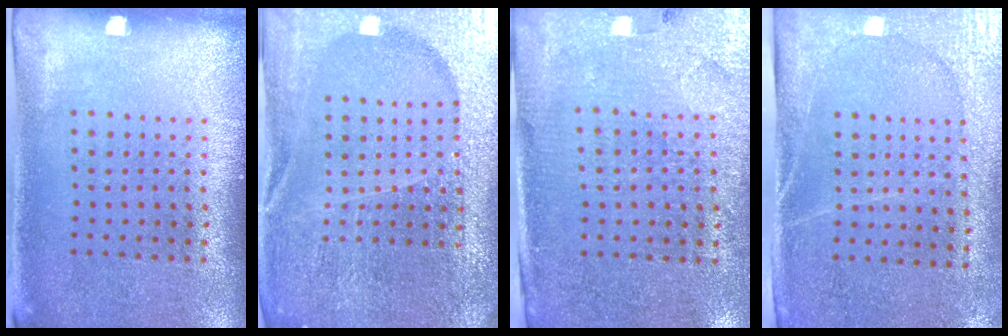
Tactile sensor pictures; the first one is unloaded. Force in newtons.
{"total": 5.8, "press": 5.1, "slide": 2.7}
{"total": 3.1, "press": 3.0, "slide": 1.0}
{"total": 2.9, "press": 2.5, "slide": 1.4}